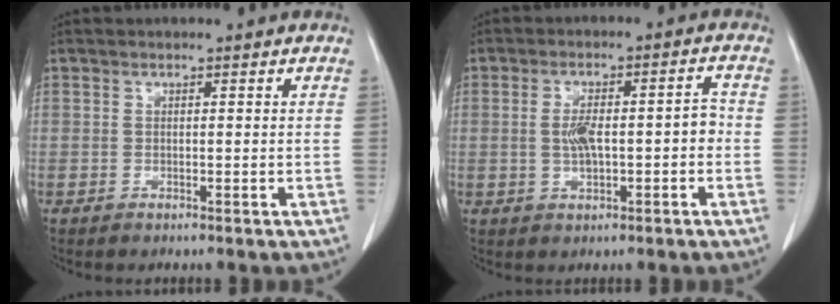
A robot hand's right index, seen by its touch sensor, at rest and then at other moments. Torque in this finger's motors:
{"motor_torque": [0.28, 0.03, 0.15, 0.08]}